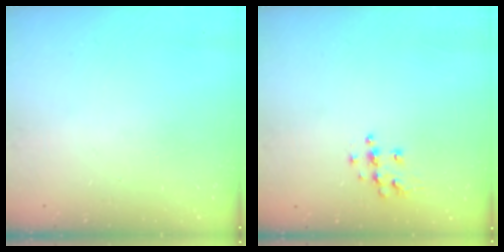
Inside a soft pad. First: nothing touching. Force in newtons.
{"total": 7.4, "press": 7.4, "slide": 0.2}